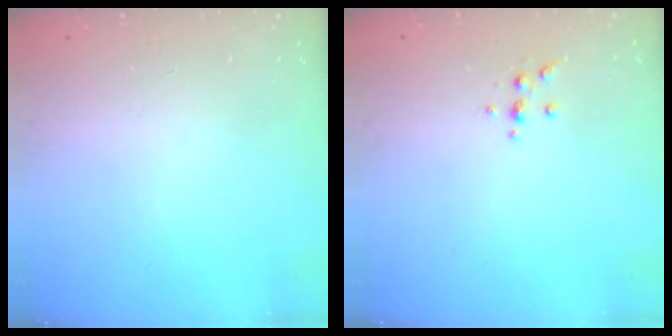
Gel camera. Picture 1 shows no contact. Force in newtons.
{"total": 3.5, "press": 3.3, "slide": 1.0}